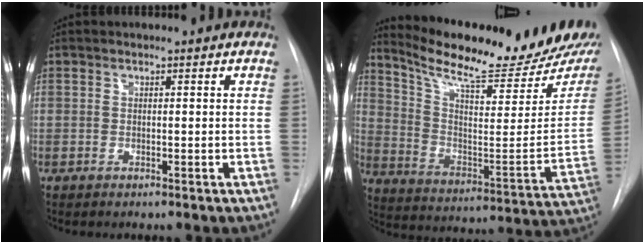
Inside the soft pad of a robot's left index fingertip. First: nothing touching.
{"total": 24.5, "force": [21.2, 2.7, 12.1], "torque": [-0.196, -0.071, 0.303]}